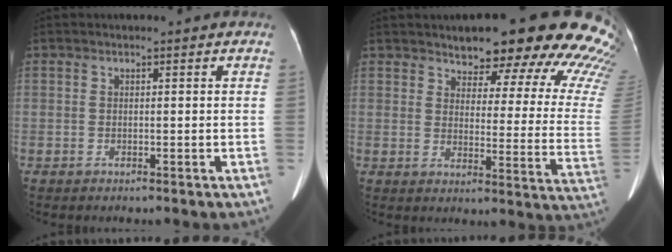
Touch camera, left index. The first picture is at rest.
{"total": 23.2, "force": [20.2, 4.9, 10.3], "torque": [-0.109, -0.073, 0.216]}